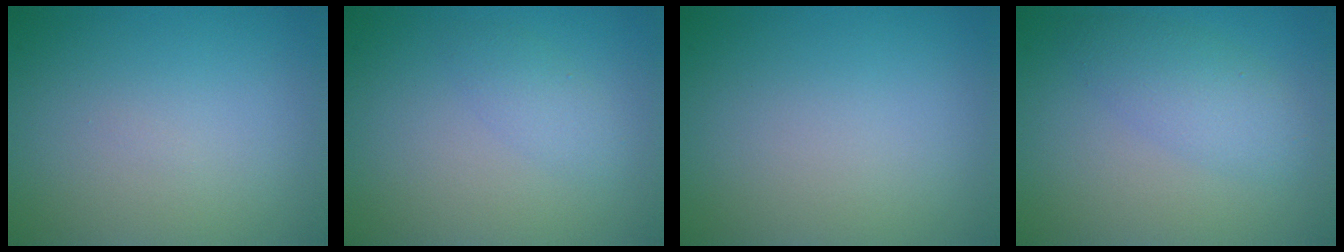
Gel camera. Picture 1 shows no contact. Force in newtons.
{"total": 0.7, "press": 0.7, "slide": 0.1}
{"total": 0.0}
{"total": 3.2, "press": 3.2, "slide": 0.1}